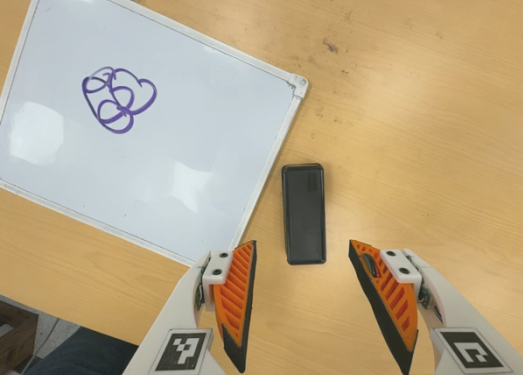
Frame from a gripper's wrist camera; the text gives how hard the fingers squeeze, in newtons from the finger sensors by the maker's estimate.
{"total": 0.0}